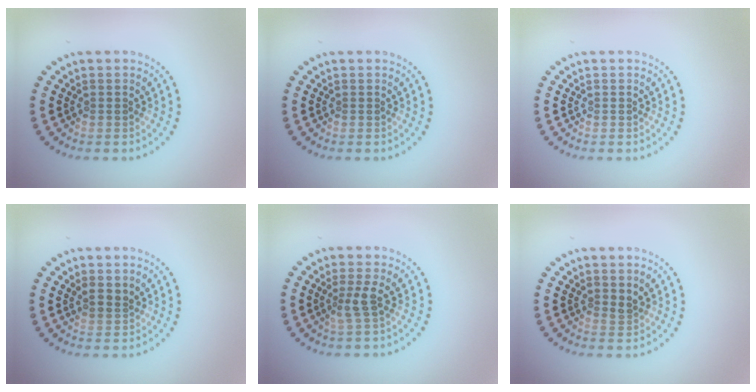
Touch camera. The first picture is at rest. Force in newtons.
{"total": 0.0}
{"total": 0.0}
{"total": 1.5, "press": 1.4, "slide": 0.6}
{"total": 1.9, "press": 1.4, "slide": 1.3}
{"total": 0.9, "press": 0.8, "slide": 0.5}